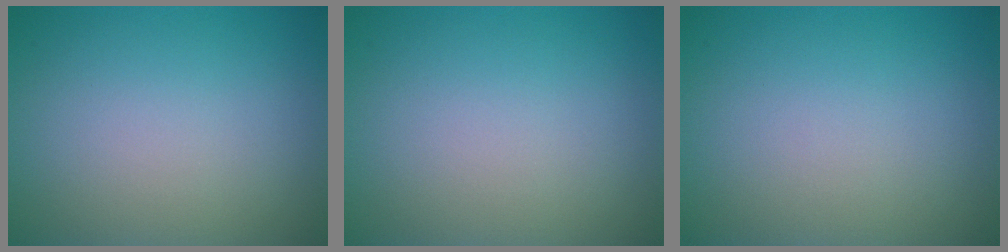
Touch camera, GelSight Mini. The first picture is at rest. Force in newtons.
{"total": 0.0}
{"total": 0.0}